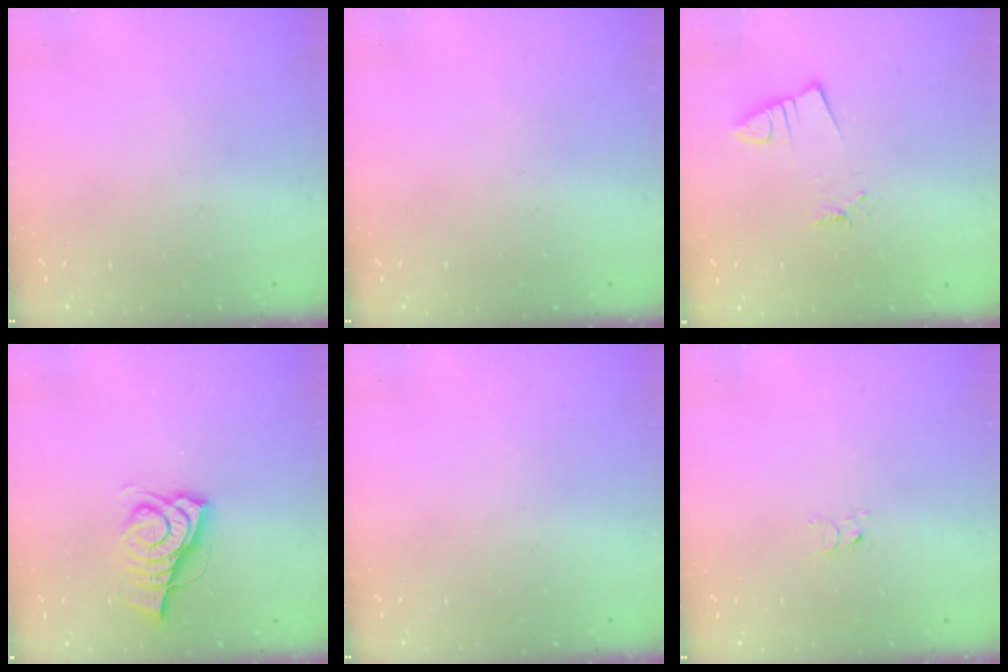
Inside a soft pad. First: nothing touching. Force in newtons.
{"total": 0.0}
{"total": 1.0, "press": 1.0, "slide": 0.0}
{"total": 10.2, "press": 9.6, "slide": 3.3}
{"total": 0.0}
{"total": 2.6, "press": 2.6, "slide": 0.2}